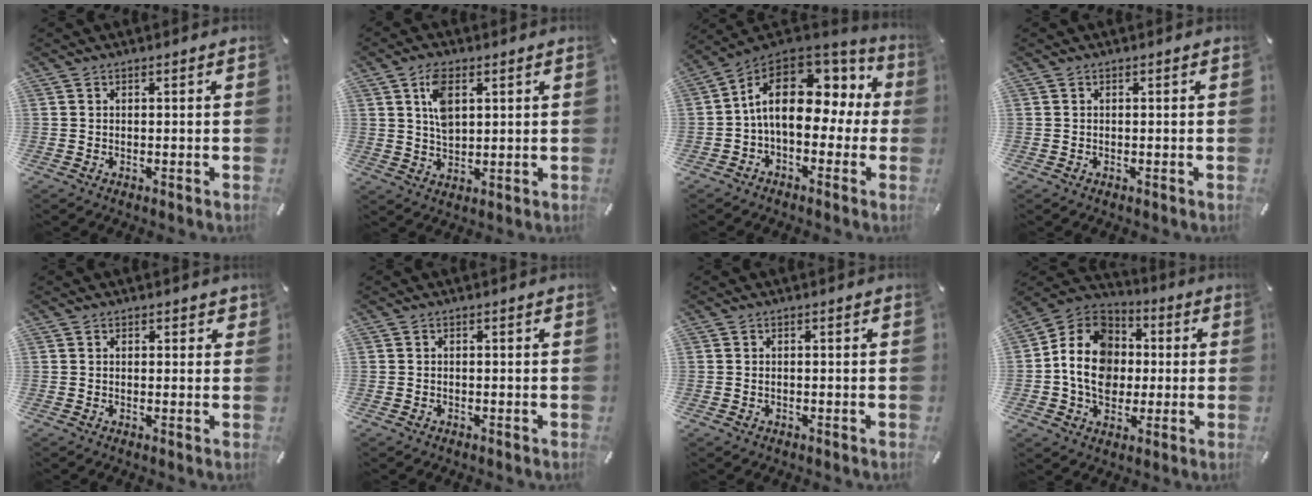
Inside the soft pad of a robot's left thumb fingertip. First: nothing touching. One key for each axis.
{"total": 6.6, "fx": 2.5, "fy": 3.7, "fz": 4.8, "tx": -0.097, "ty": -0.002, "tz": 0.040}
{"total": 17.3, "fx": 3.4, "fy": 10.6, "fz": 13.2, "tx": -0.229, "ty": -0.012, "tz": 0.060}
{"total": 0.0}
{"total": 1.2, "fx": 0.4, "fy": 0.9, "fz": 0.7, "tx": -0.007, "ty": 0.002, "tz": 0.003}
{"total": 0.6, "fx": -0.3, "fy": 0.4, "fz": 0.2, "tx": -0.002, "ty": 0.003, "tz": -0.008}
{"total": 0.8, "fx": -0.2, "fy": 0.6, "fz": 0.5, "tx": -0.011, "ty": 0.002, "tz": -0.006}
{"total": 13.8, "fx": -1.3, "fy": 11.9, "fz": 6.9, "tx": -0.154, "ty": 0.025, "tz": -0.022}